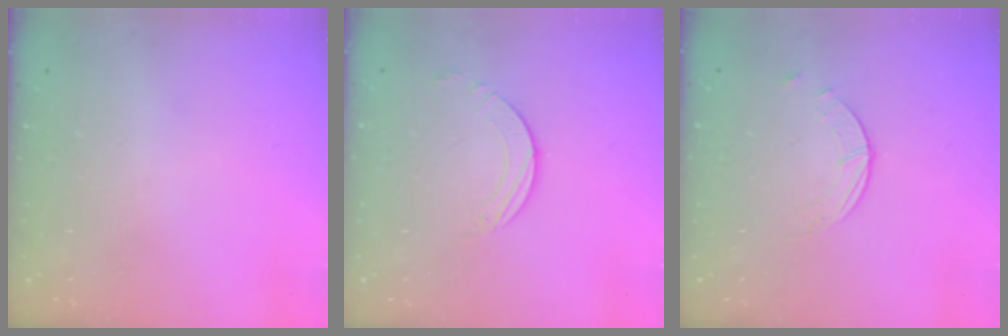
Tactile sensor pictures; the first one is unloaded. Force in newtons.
{"total": 1.6, "press": 1.6, "slide": 0.2}
{"total": 0.9, "press": 0.9, "slide": 0.2}